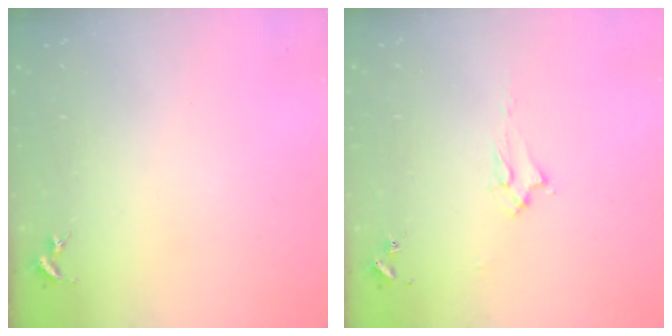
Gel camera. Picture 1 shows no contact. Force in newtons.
{"total": 1.9, "press": 1.9, "slide": 0.3}